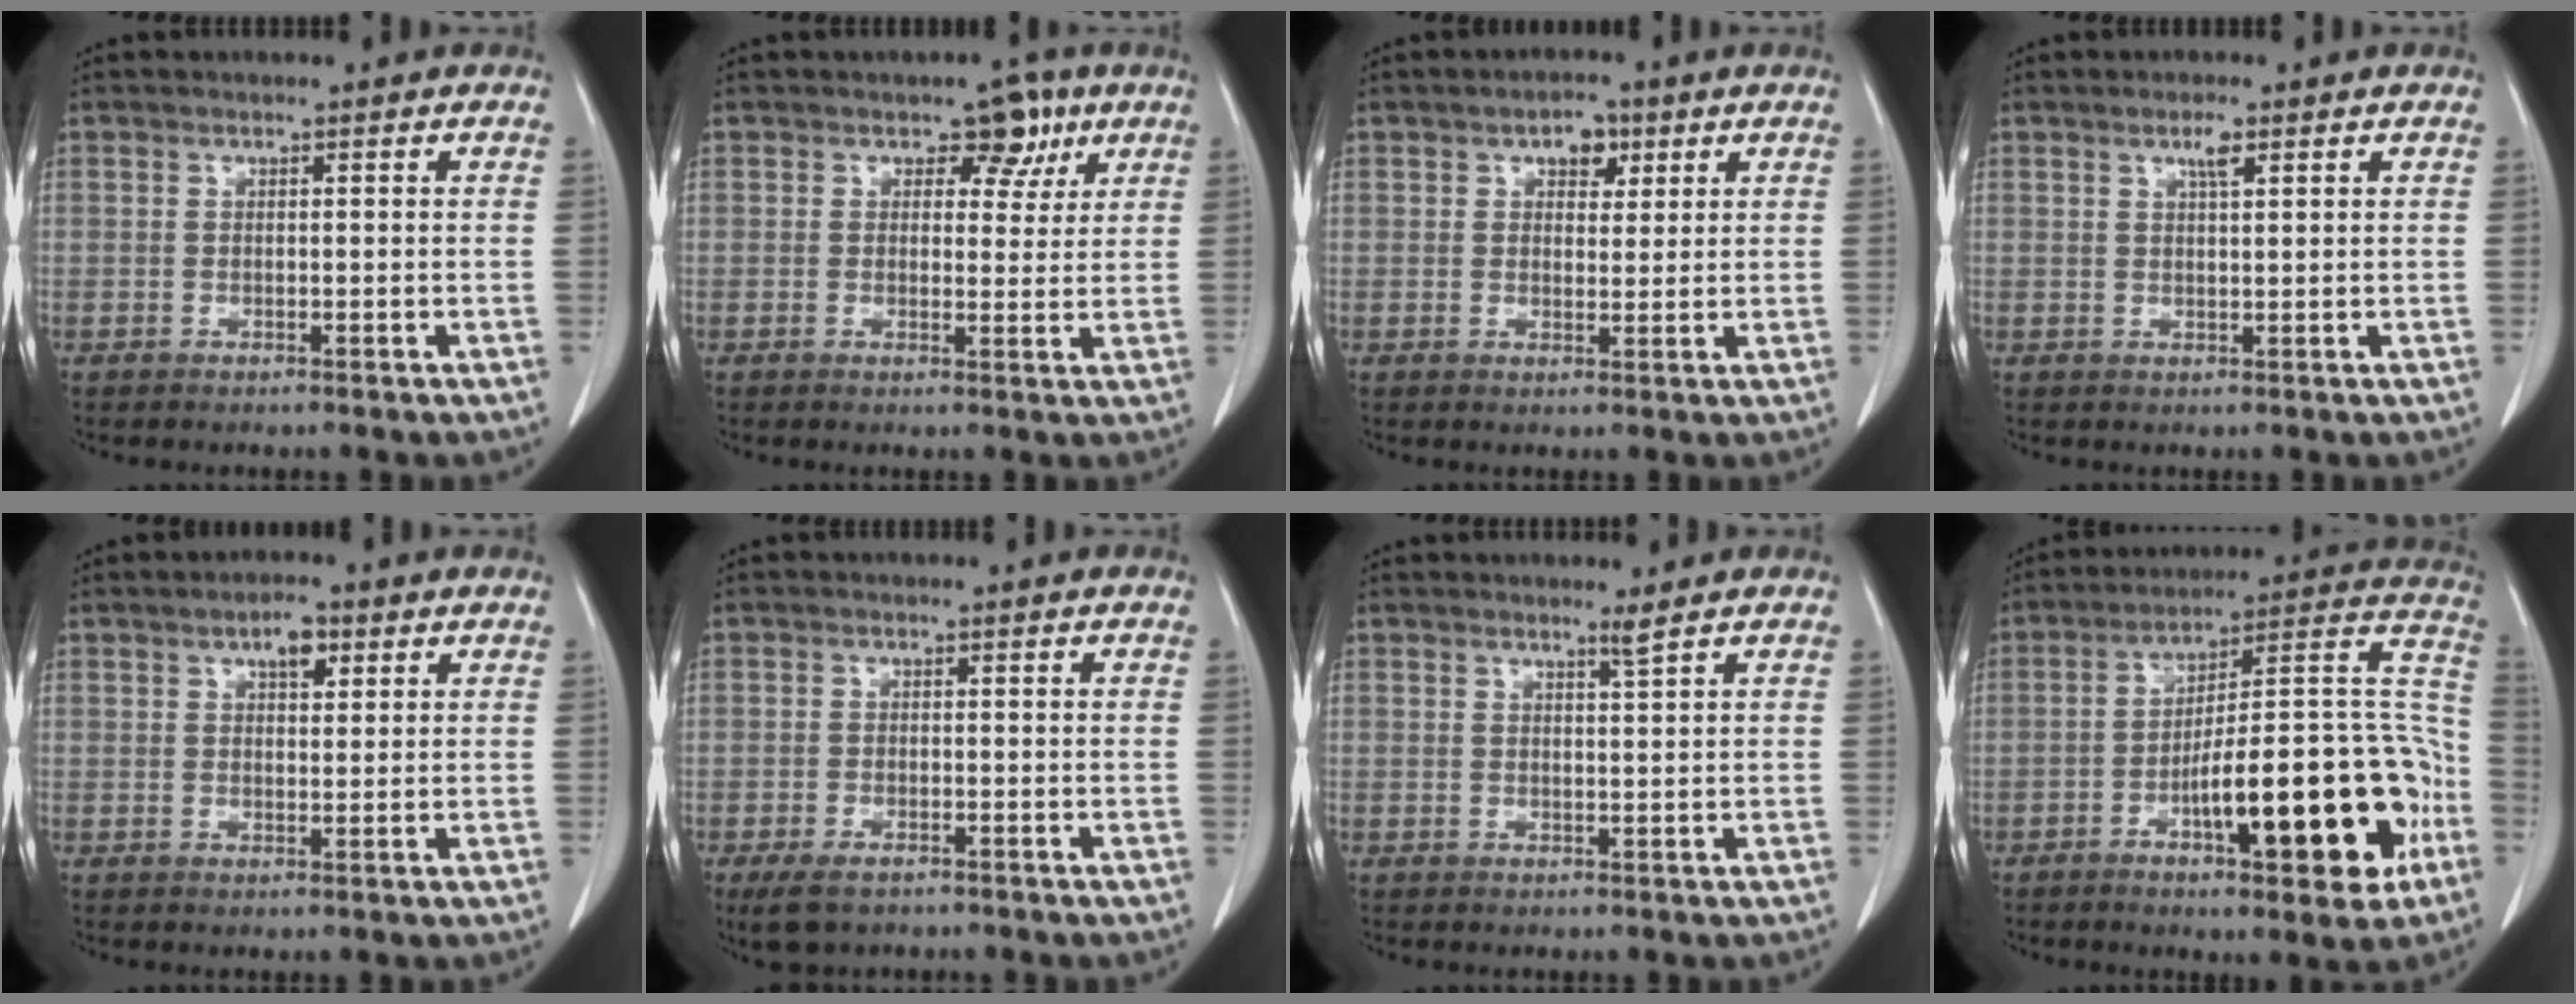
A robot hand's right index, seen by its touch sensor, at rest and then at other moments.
{"total": 4.6, "force": [2.4, 3.0, 2.5], "torque": [-0.017, 0.006, 0.029]}
{"total": 3.8, "force": [1.9, 2.2, 2.4], "torque": [-0.031, 0.008, 0.028]}
{"total": 2.1, "force": [1.2, 0.3, 1.7], "torque": [-0.033, 0.001, 0.021]}
{"total": 3.5, "force": [1.7, 1.4, 2.6], "torque": [-0.041, 0.003, 0.027]}
{"total": 4.0, "force": [-2.8, 1.8, 2.3], "torque": [-0.043, -0.008, -0.040]}
{"total": 1.2, "force": [0.9, -0.5, 0.6], "torque": [-0.024, -0.012, 0.020]}
{"total": 22.2, "force": [-8.0, 5.0, 20.1], "torque": [-0.245, 0.031, -0.105]}